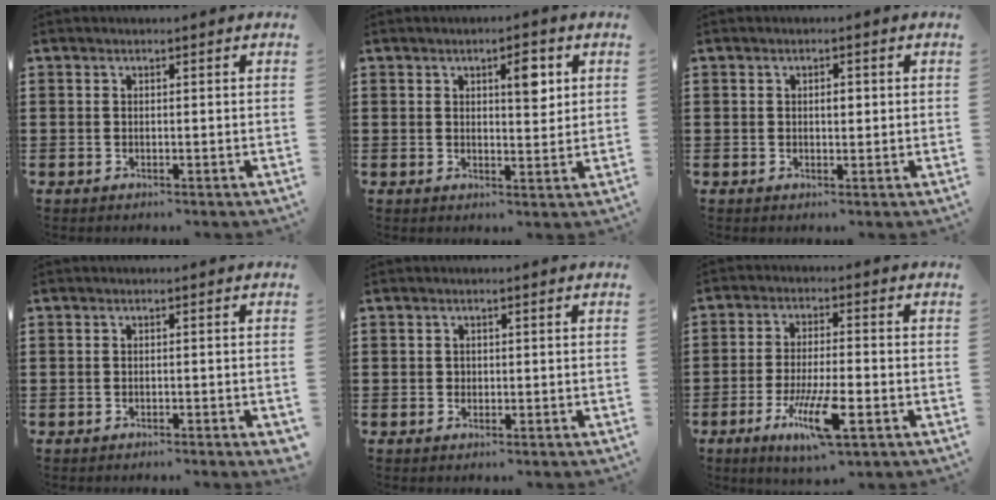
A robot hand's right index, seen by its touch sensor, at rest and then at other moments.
{"total": 4.5, "force": [1.8, 1.5, 3.9], "torque": [-0.056, -0.001, 0.022]}
{"total": 1.4, "force": [0.2, 0.6, 1.3], "torque": [-0.025, 0.005, 0.001]}
{"total": 1.0, "force": [-0.8, 0.0, 0.5], "torque": [-0.010, -0.003, -0.016]}
{"total": 0.5, "force": [0.0, 0.5, 0.2], "torque": [-0.005, 0.002, 0.001]}
{"total": 9.7, "force": [-4.3, 2.0, 8.5], "torque": [-0.169, -0.011, -0.075]}